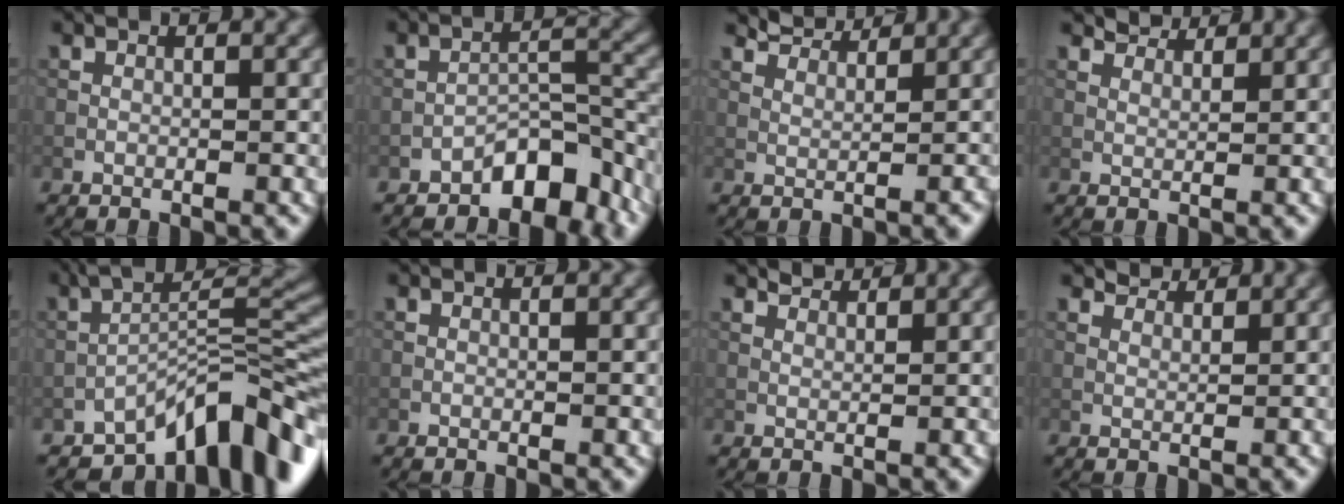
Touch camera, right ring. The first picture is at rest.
{"total": 5.2, "force": [-3.8, 2.2, 2.9], "torque": [-0.028, 0.011, -0.062]}
{"total": 3.5, "force": [3.2, 0.5, 1.4], "torque": [-0.031, -0.005, 0.054]}
{"total": 2.6, "force": [2.4, 0.6, 0.7], "torque": [-0.020, -0.007, 0.046]}
{"total": 10.4, "force": [-6.6, 3.8, 7.1], "torque": [-0.085, 0.016, -0.127]}
{"total": 0.0}
{"total": 1.8, "force": [1.7, 0.4, 0.5], "torque": [-0.017, -0.005, 0.030]}
{"total": 2.7, "force": [2.5, 0.7, 0.7], "torque": [-0.021, -0.007, 0.048]}